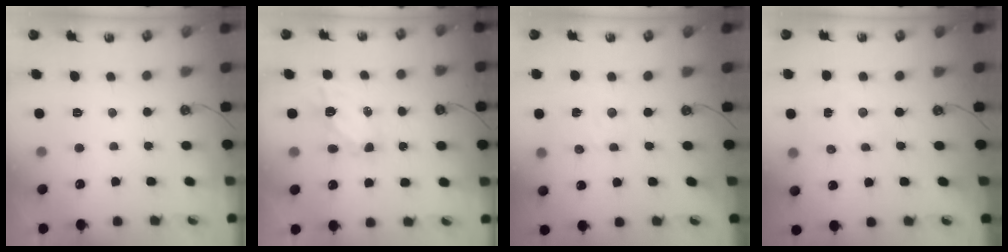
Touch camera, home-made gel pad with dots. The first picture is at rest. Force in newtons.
{"total": 6.0, "press": 6.0, "slide": 0.5}
{"total": 2.4, "press": 2.4, "slide": 0.4}
{"total": 1.4, "press": 1.4, "slide": 0.2}